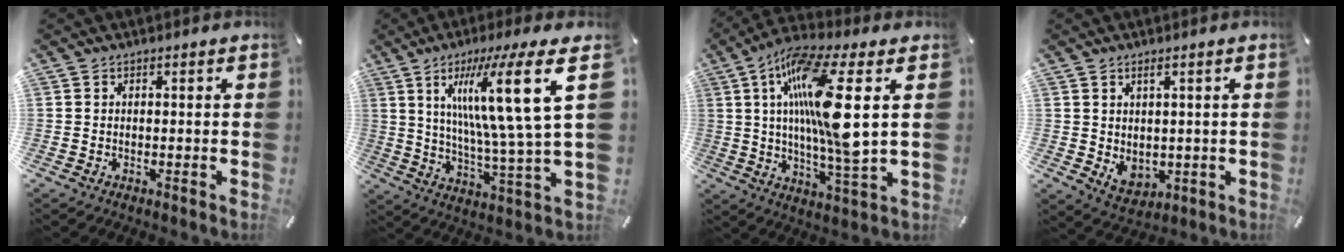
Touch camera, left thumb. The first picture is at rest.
{"total": 22.4, "force": [8.8, 2.7, 20.4], "torque": [-0.358, -0.041, 0.116]}
{"total": 18.6, "force": [4.4, 3.3, 17.8], "torque": [-0.354, -0.019, 0.051]}
{"total": 4.2, "force": [0.9, 3.3, 2.4], "torque": [-0.032, -0.005, 0.019]}